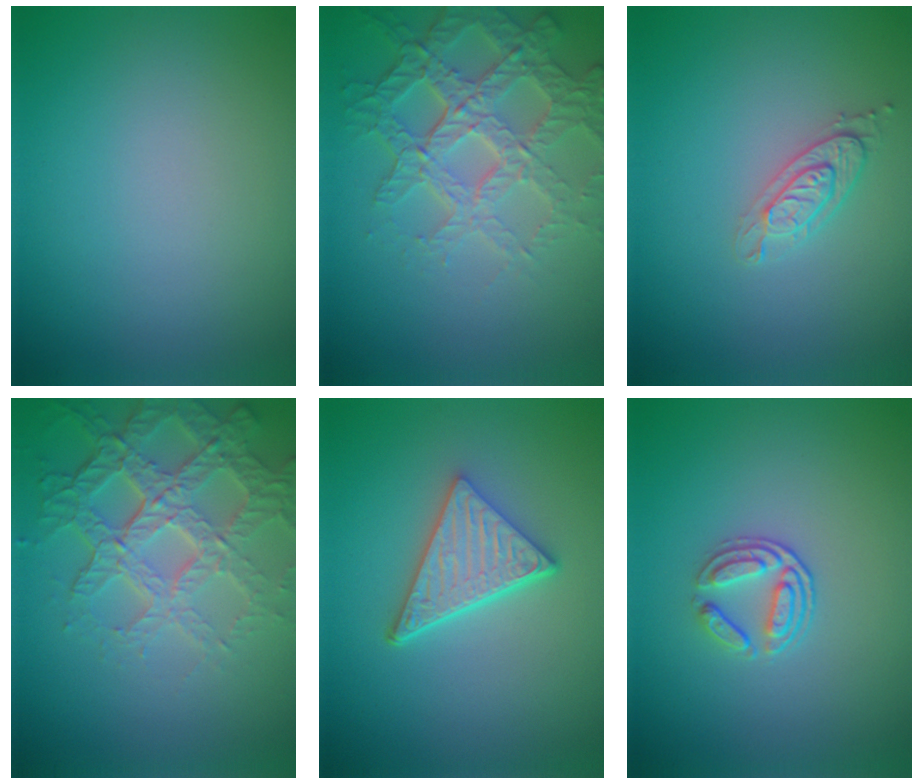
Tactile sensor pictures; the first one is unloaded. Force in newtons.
{"total": 6.6, "press": 5.0, "slide": 4.3}
{"total": 2.0, "press": 2.0, "slide": 0.5}
{"total": 7.3, "press": 5.2, "slide": 5.2}
{"total": 5.1, "press": 3.8, "slide": 3.5}
{"total": 2.4, "press": 1.9, "slide": 1.5}